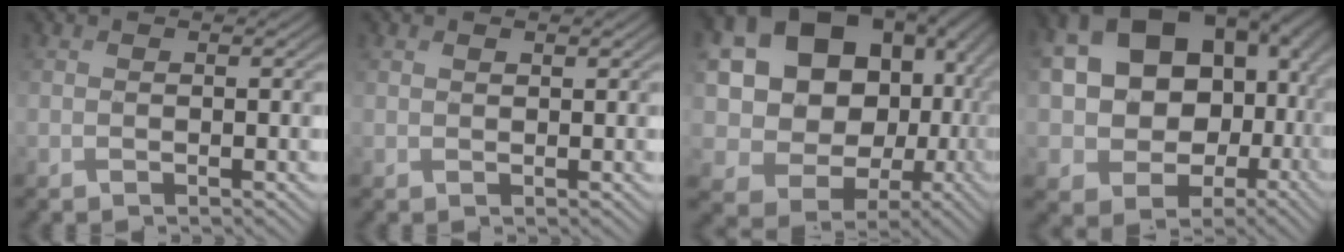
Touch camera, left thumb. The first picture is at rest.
{"total": 0.9, "force": [0.6, 0.6, 0.4], "torque": [-0.010, 0.000, 0.019]}
{"total": 23.0, "force": [3.8, 19.7, 11.2], "torque": [-0.270, -0.008, 0.101]}
{"total": 21.8, "force": [3.2, 17.6, 12.4], "torque": [-0.281, -0.009, 0.091]}